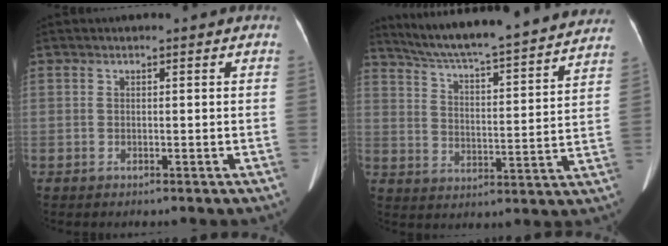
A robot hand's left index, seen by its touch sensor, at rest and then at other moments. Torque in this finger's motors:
{"motor_torque": [0.80, -1.34, 0.22, 0.07]}